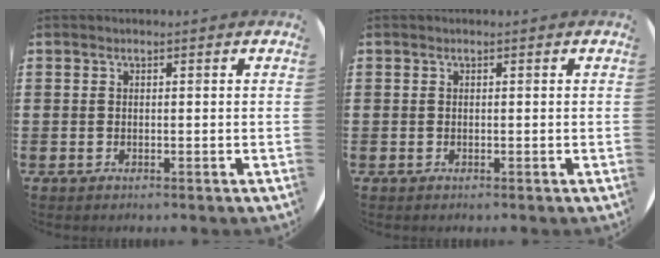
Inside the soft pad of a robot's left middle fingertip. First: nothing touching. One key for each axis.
{"total": 0.0}